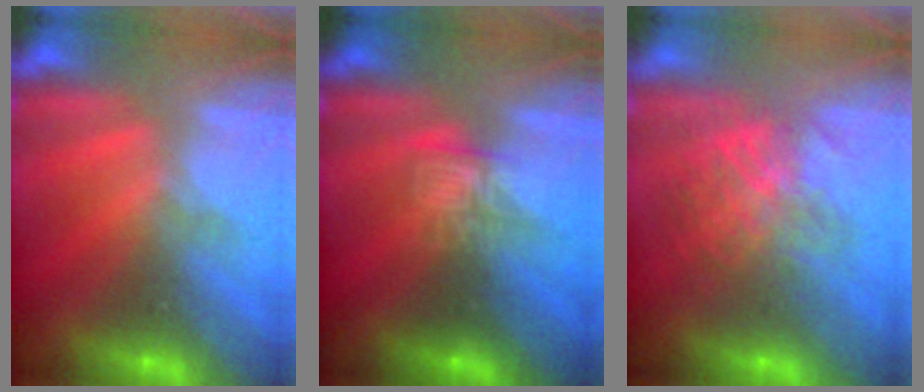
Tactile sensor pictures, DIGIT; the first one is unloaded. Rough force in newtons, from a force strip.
{"total": 3.5}
{"total": 6.9}